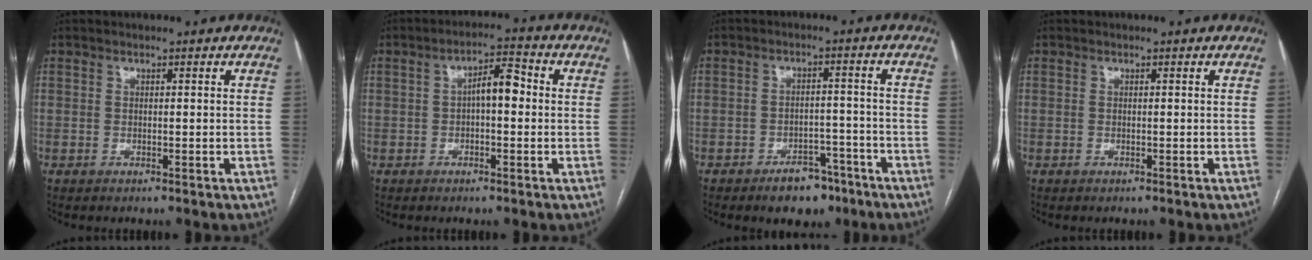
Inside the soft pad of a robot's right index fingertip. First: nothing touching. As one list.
[{"total": 5.1, "force": [0.1, 1.9, 4.8], "torque": [-0.076, 0.025, -0.002]}, {"total": 6.5, "force": [-4.5, 3.4, 3.1], "torque": [-0.038, 0.012, -0.064]}, {"total": 0.0}]